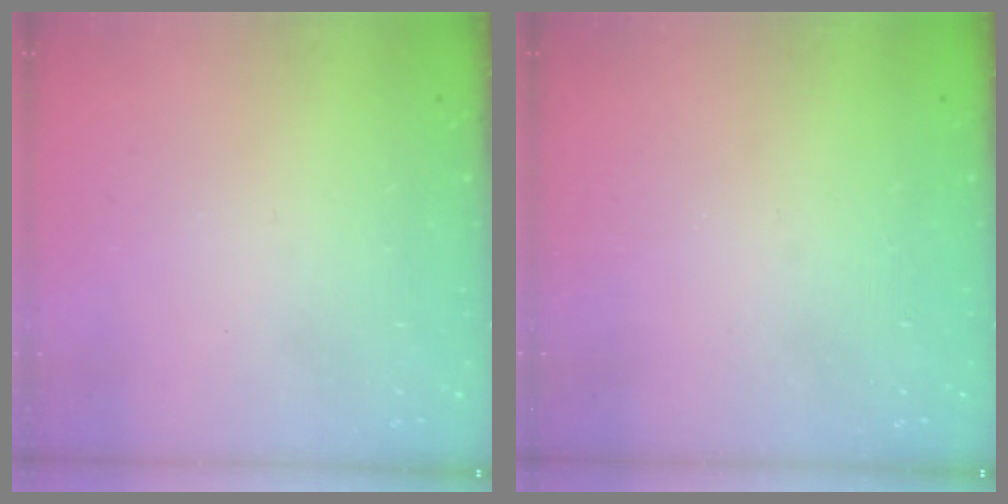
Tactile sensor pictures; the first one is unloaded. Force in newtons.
{"total": 1.0, "press": 1.0, "slide": 0.2}